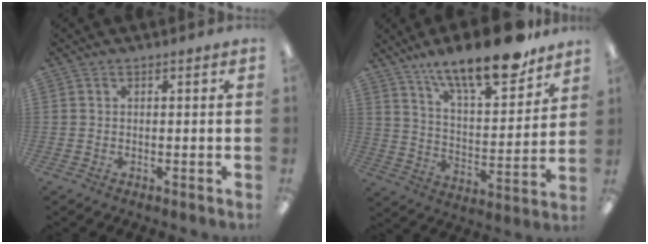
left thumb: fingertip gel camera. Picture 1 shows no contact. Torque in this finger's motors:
{"motor_torque": [0.74, -0.07, 1.42, -1.35, 0.33]}